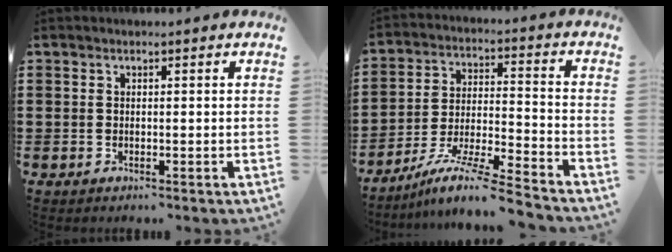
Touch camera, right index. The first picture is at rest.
{"total": 9.6, "force": [-8.3, 0.2, 4.7], "torque": [-0.090, 0.006, -0.166]}